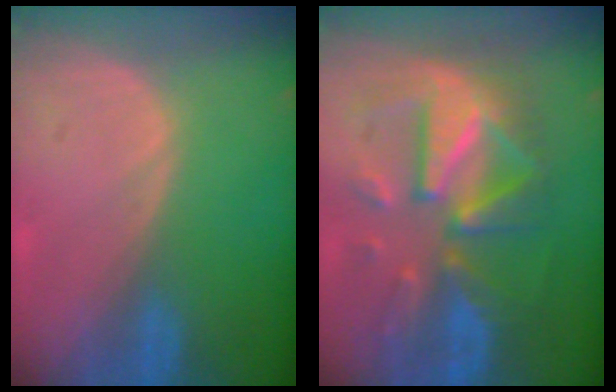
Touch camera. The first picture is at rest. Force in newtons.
{"total": 11.8, "press": 11.7, "slide": 1.2}